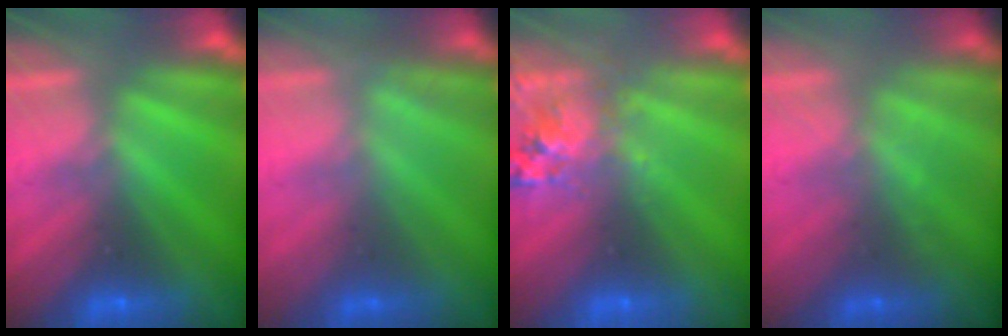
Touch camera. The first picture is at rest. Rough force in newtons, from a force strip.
{"total": 2.4}
{"total": 2.9}
{"total": 1.4}